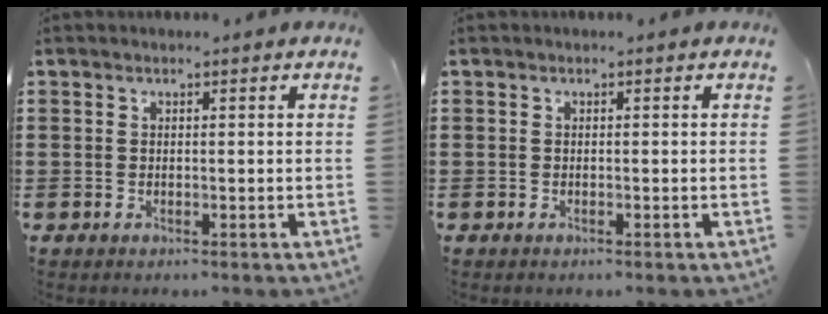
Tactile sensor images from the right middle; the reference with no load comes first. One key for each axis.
{"total": 0.0}